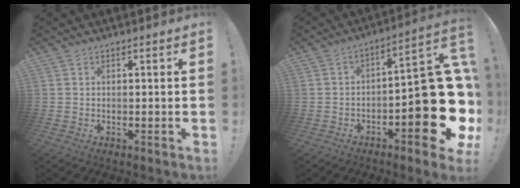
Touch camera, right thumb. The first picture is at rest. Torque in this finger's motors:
{"motor_torque": [2.57, 2.44, 1.53, -1.24, 0.45]}